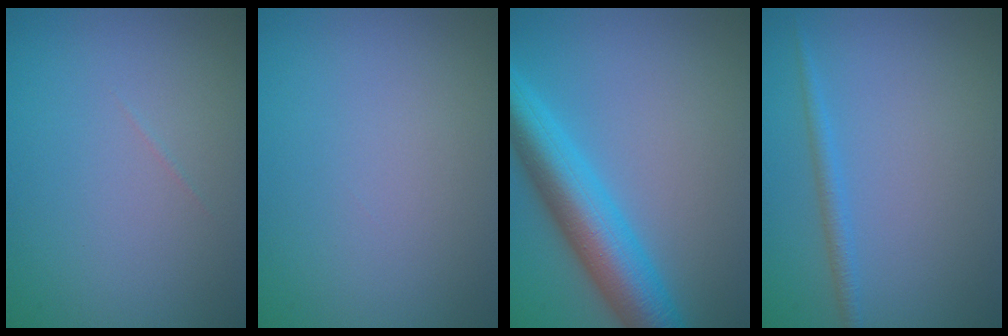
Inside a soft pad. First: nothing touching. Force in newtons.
{"total": 0.0}
{"total": 7.6, "press": 7.6, "slide": 0.2}
{"total": 1.4, "press": 1.4, "slide": 0.1}